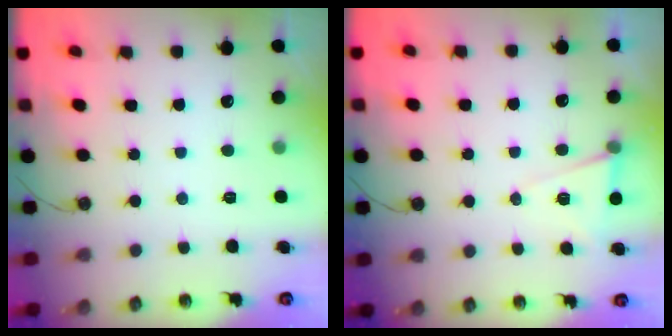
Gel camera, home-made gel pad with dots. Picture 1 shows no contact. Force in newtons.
{"total": 7.7, "press": 6.0, "slide": 4.8}